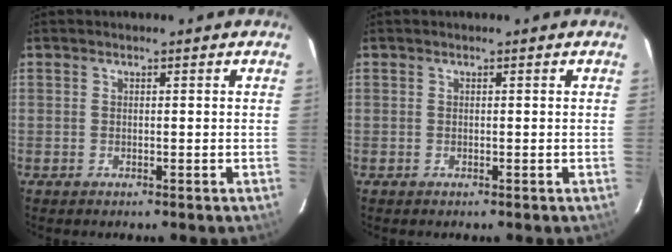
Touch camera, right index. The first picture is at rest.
{"total": 0.0}